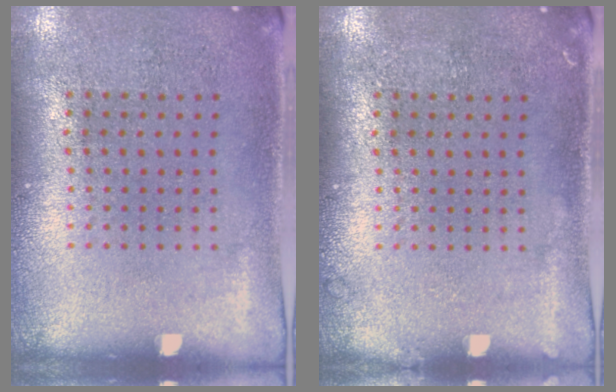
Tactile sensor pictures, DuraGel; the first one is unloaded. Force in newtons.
{"total": 0.6, "press": 0.5, "slide": 0.1}